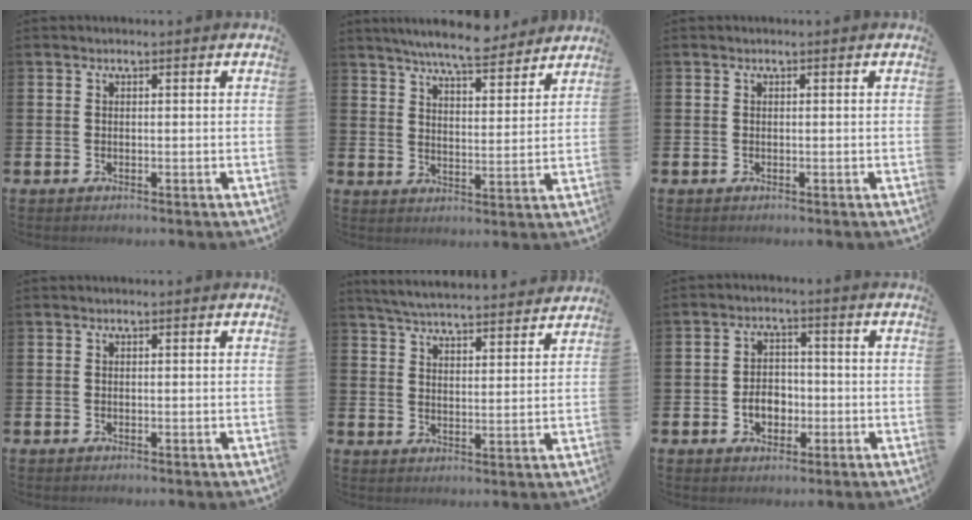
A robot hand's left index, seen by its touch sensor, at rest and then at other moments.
{"total": 7.3, "force": [7.1, 0.7, 2.0], "torque": [-0.049, -0.038, 0.125]}
{"total": 0.0}
{"total": 0.0}
{"total": 5.7, "force": [5.7, 0.2, 0.9], "torque": [-0.033, -0.039, 0.099]}
{"total": 4.0, "force": [-1.2, 2.9, 2.4], "torque": [-0.031, -0.001, -0.029]}